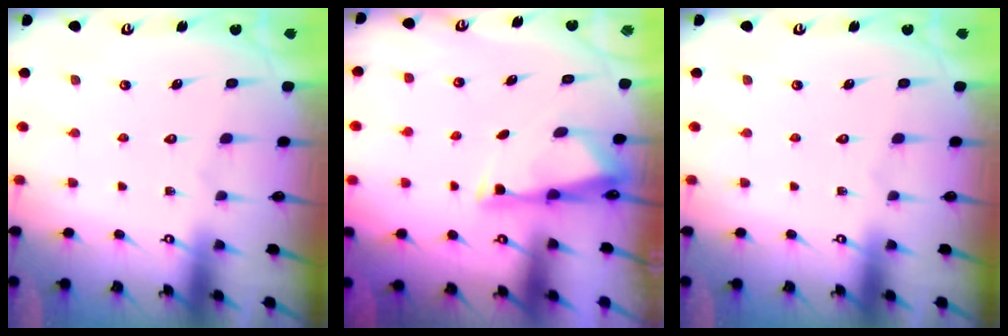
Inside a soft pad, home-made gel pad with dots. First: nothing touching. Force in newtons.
{"total": 3.0, "press": 2.9, "slide": 0.5}
{"total": 0.0}